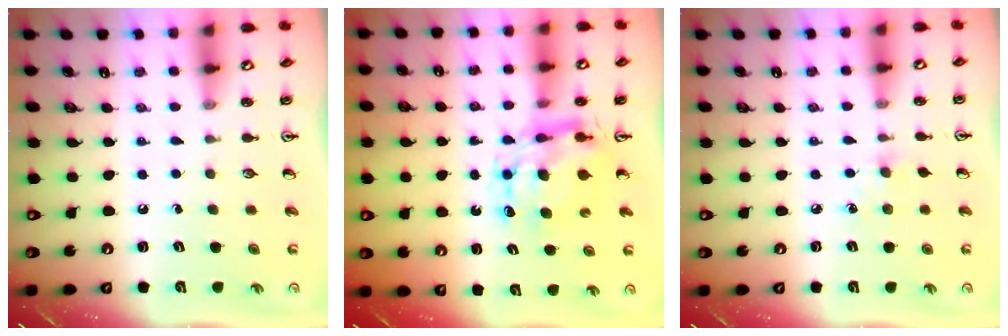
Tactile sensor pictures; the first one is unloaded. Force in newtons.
{"total": 8.7, "press": 8.7, "slide": 0.7}
{"total": 5.5, "press": 5.5, "slide": 0.6}